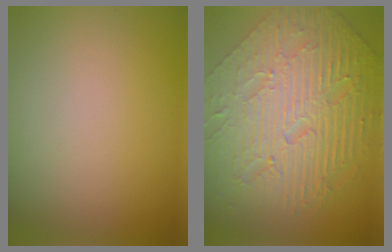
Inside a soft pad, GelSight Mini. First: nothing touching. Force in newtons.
{"total": 10.7, "press": 7.2, "slide": 7.9}